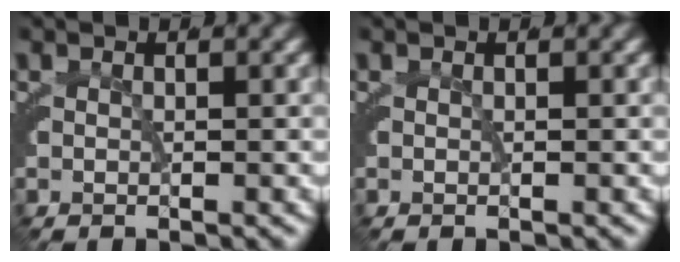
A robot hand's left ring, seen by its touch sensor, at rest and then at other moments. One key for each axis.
{"total": 0.0}